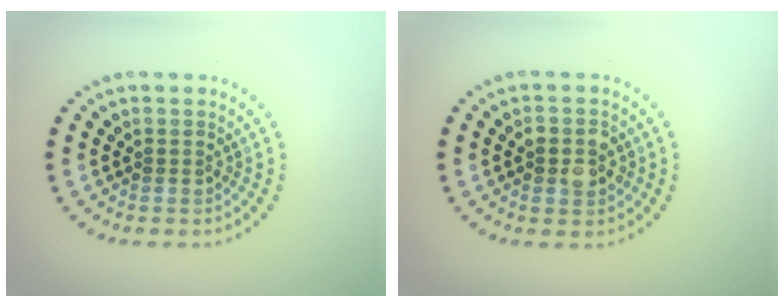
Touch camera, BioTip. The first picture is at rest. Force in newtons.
{"total": 2.7, "press": 2.7, "slide": 0.1}